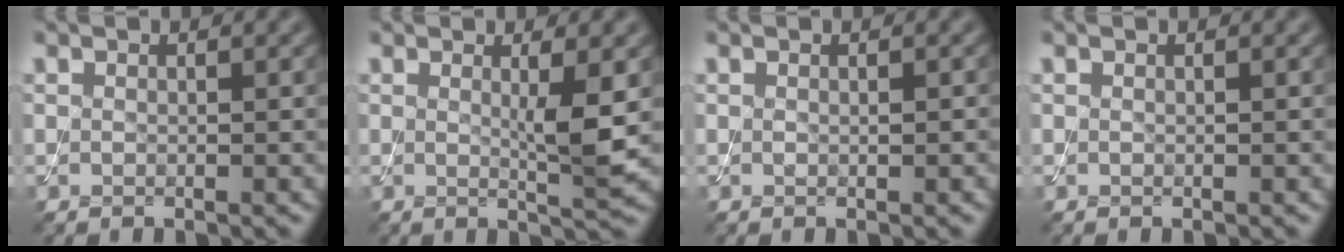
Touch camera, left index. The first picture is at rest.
{"total": 3.2, "force": [0.5, 0.3, 3.1], "torque": [-0.051, -0.010, 0.008]}
{"total": 0.5, "force": [0.1, 0.1, 0.5], "torque": [-0.007, -0.001, 0.001]}
{"total": 0.0}